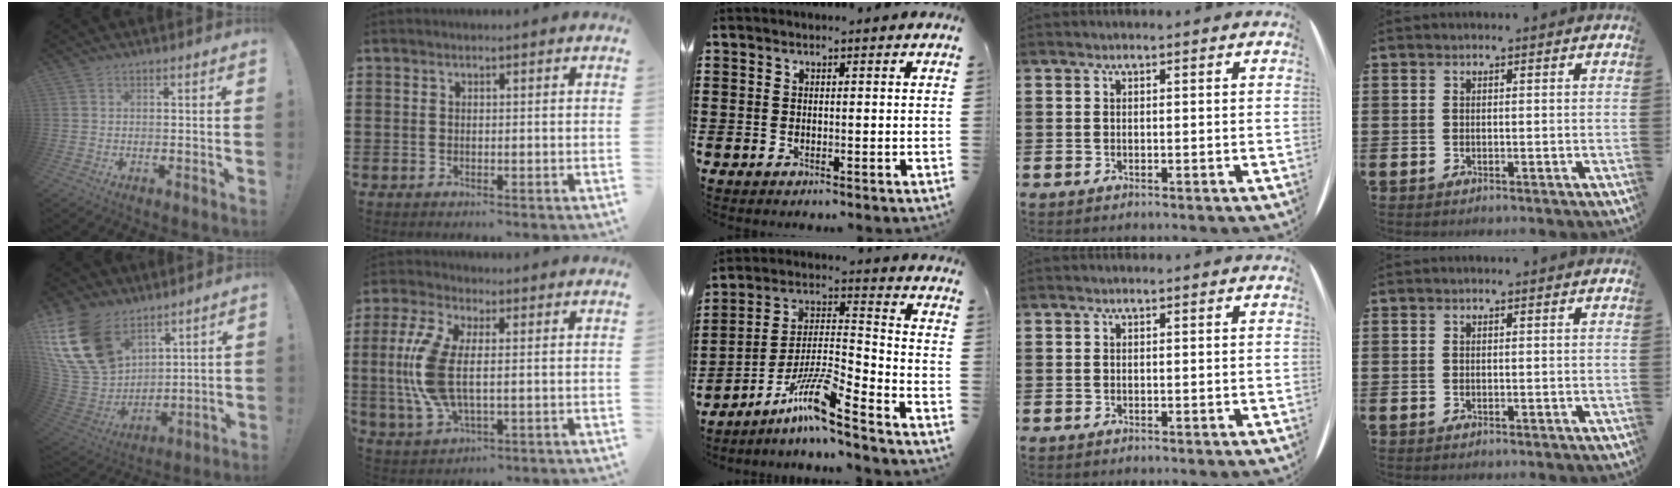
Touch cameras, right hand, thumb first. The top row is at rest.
{"thumb": {"total": 22.4, "force": [12.1, 14.4, 12.1], "torque": [-0.250, -0.063, 0.242]}, "index": {"total": 9.9, "force": [0.4, 4.3, 8.9], "torque": [-0.221, -0.012, -0.001]}, "middle": {"total": 10.5, "force": [-7.8, 0.6, 6.9], "torque": [-0.147, -0.003, -0.158]}}